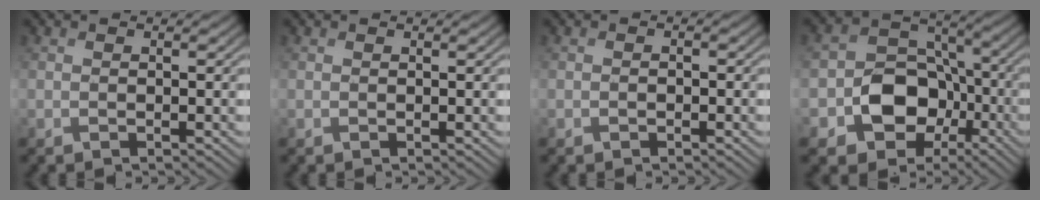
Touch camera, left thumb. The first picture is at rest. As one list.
[{"total": 0.0}, {"total": 0.7, "force": [-0.4, 0.5, 0.3], "torque": [-0.003, -0.001, -0.008]}, {"total": 10.0, "force": [-3.4, 7.9, 5.1], "torque": [-0.102, -0.008, -0.076]}]